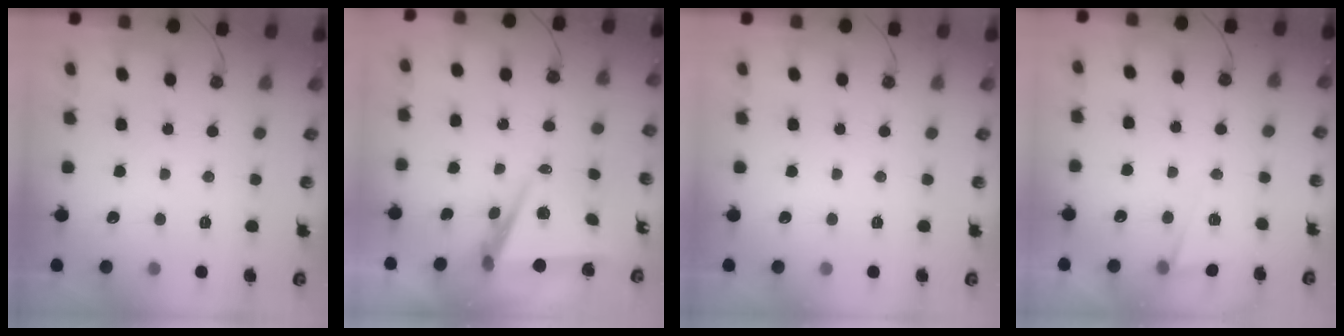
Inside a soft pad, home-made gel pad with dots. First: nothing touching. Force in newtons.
{"total": 7.1, "press": 5.6, "slide": 4.3}
{"total": 0.0}
{"total": 3.0, "press": 2.7, "slide": 1.2}